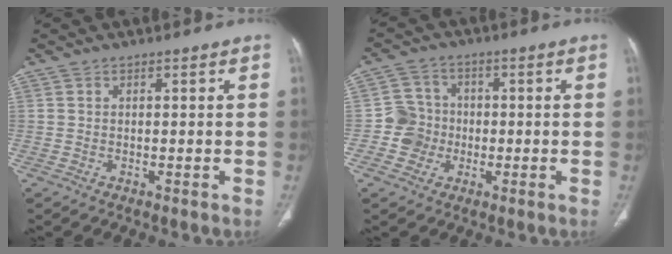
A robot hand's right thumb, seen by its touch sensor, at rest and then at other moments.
{"total": 5.9, "force": [-1.3, 5.7, 0.9], "torque": [0.016, 0.015, -0.031]}